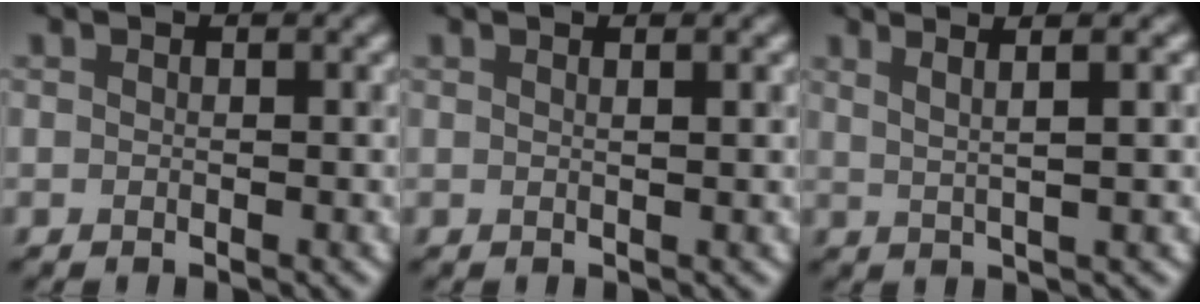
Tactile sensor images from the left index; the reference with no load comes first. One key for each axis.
{"total": 1.9, "fx": 0.9, "fy": 0.8, "fz": 1.5, "tx": -0.009, "ty": 0.006, "tz": -0.007}
{"total": 4.6, "fx": 2.7, "fy": 1.2, "fz": 3.6, "tx": -0.045, "ty": 0.018, "tz": 0.015}